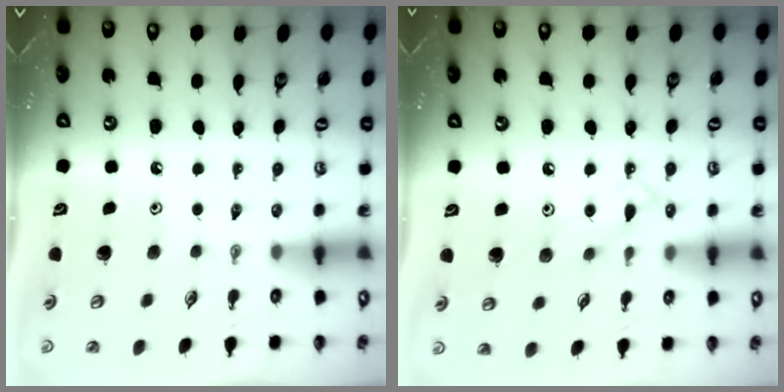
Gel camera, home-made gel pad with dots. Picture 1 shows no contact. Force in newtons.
{"total": 9.0, "press": 8.9, "slide": 0.7}